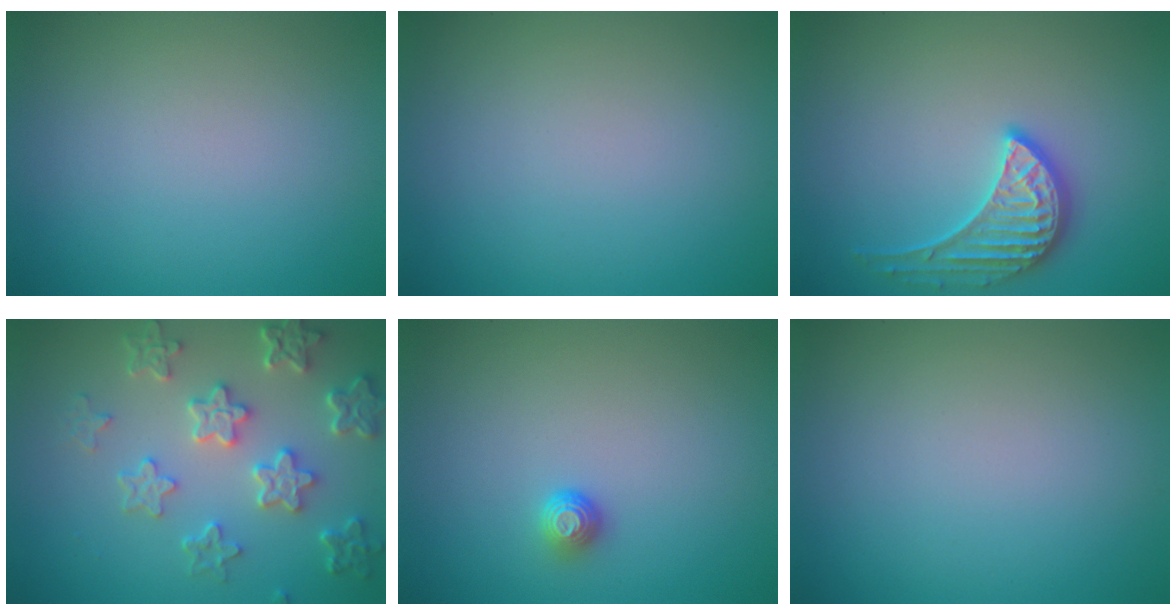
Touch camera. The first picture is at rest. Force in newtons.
{"total": 0.0}
{"total": 3.3, "press": 3.2, "slide": 0.6}
{"total": 5.4, "press": 4.4, "slide": 3.1}
{"total": 1.3, "press": 1.1, "slide": 0.7}
{"total": 0.0}